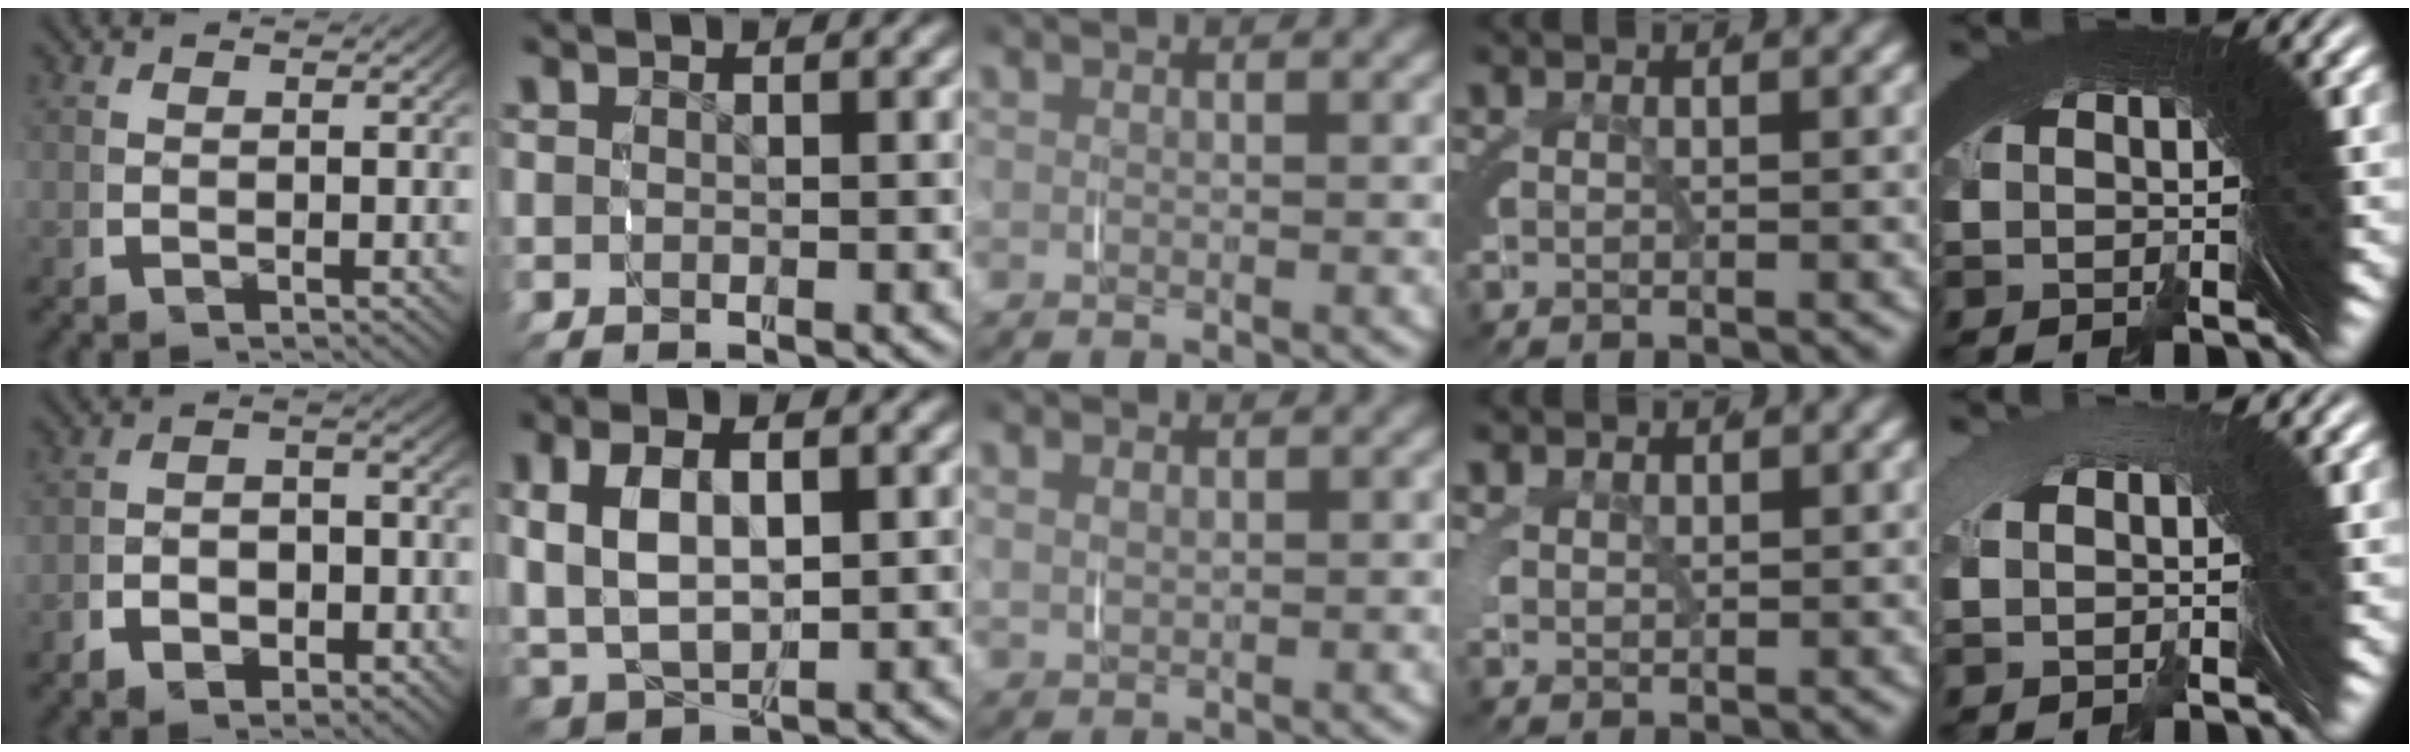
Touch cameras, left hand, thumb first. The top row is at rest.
{"thumb": {"total": 3.4, "force": [-1.4, 2.2, 2.2], "torque": [-0.019, -0.002, -0.031]}, "index": {"total": 7.5, "force": [0.7, 5.7, 4.9], "torque": [-0.124, -0.015, 0.024]}, "middle": {"total": 1.8, "force": [1.0, 1.3, 0.7], "torque": [-0.021, -0.003, 0.024]}, "ring": {"total": 1.7, "force": [1.3, 0.7, 0.7], "torque": [-0.016, 0.001, 0.028]}, "little": {"total": 1.0, "force": [0.7, -0.2, 0.8], "torque": [-0.011, 0.015, 0.015]}}